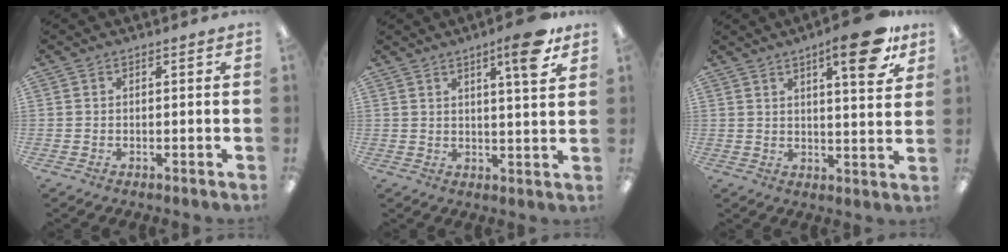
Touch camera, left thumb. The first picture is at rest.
{"total": 8.6, "force": [5.3, 1.4, 6.7], "torque": [-0.094, -0.022, 0.079]}
{"total": 13.5, "force": [7.9, 3.8, 10.3], "torque": [-0.132, -0.041, 0.119]}